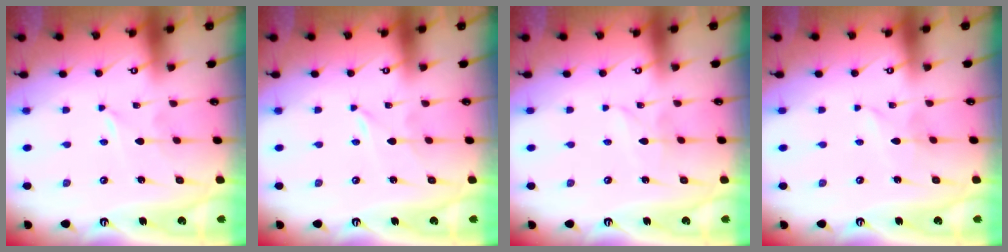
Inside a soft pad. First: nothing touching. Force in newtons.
{"total": 0.0}
{"total": 2.2, "press": 2.2, "slide": 0.2}
{"total": 1.8, "press": 1.8, "slide": 0.2}